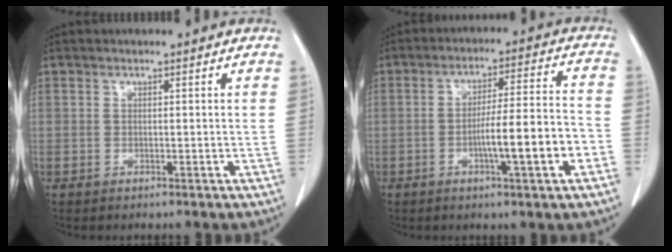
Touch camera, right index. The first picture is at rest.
{"total": 10.5, "force": [-3.5, 0.4, 9.9], "torque": [-0.153, 0.011, -0.052]}